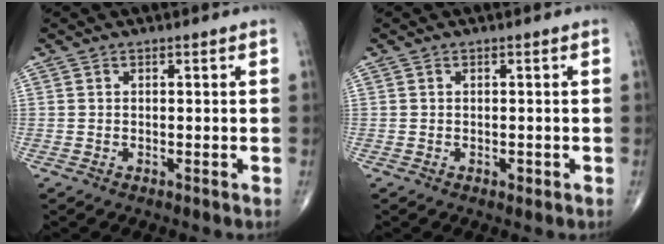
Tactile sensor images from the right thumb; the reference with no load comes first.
{"total": 0.8, "force": [-0.3, 0.6, 0.5], "torque": [-0.004, 0.000, -0.004]}